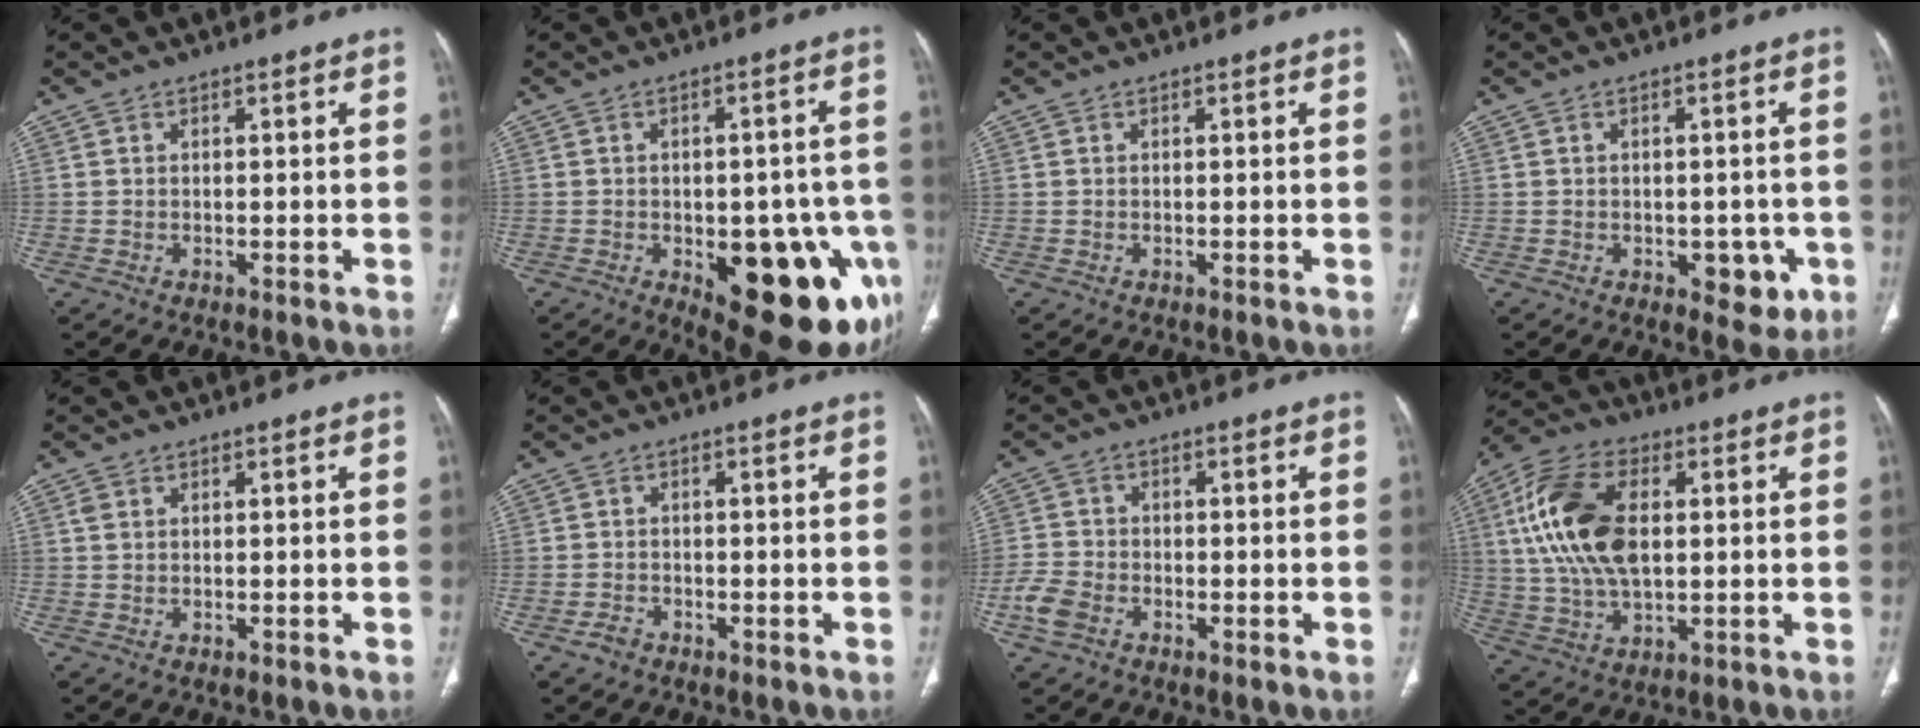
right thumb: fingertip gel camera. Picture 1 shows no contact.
{"total": 20.8, "force": [-7.4, 9.4, 17.1], "torque": [-0.154, 0.014, -0.075]}
{"total": 0.0}
{"total": 5.8, "force": [-2.0, 3.5, 4.2], "torque": [-0.019, 0.003, -0.017]}
{"total": 1.0, "force": [0.4, 0.7, 0.6], "torque": [-0.017, 0.007, 0.011]}
{"total": 1.9, "force": [-1.3, 1.3, 0.6], "torque": [-0.011, 0.008, -0.022]}
{"total": 5.0, "force": [-2.4, 3.4, 2.8], "torque": [-0.063, 0.007, -0.052]}
{"total": 17.3, "force": [2.8, 9.7, 14.1], "torque": [-0.286, 0.010, 0.053]}